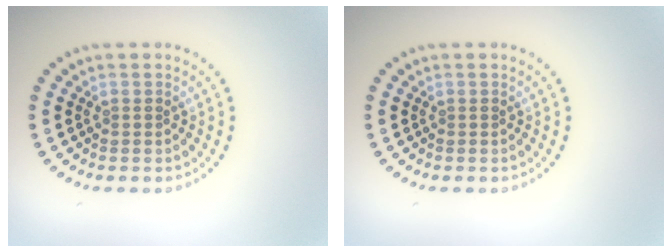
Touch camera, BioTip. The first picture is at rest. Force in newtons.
{"total": 0.0}